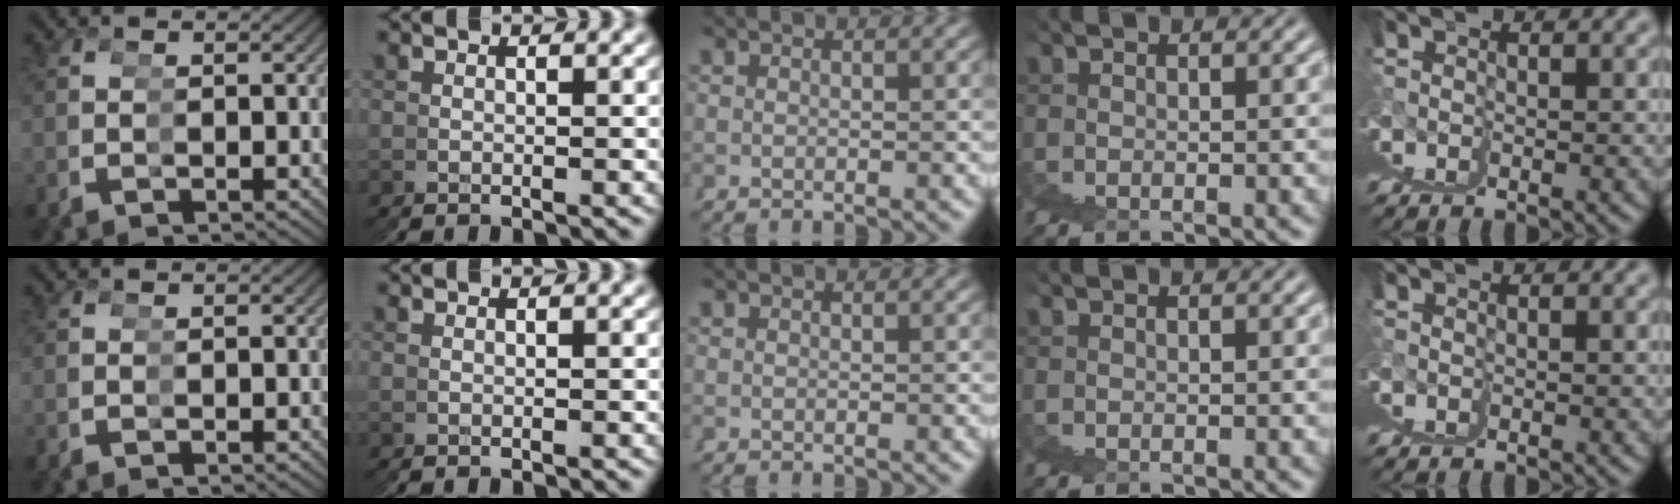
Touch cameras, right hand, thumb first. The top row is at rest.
{}